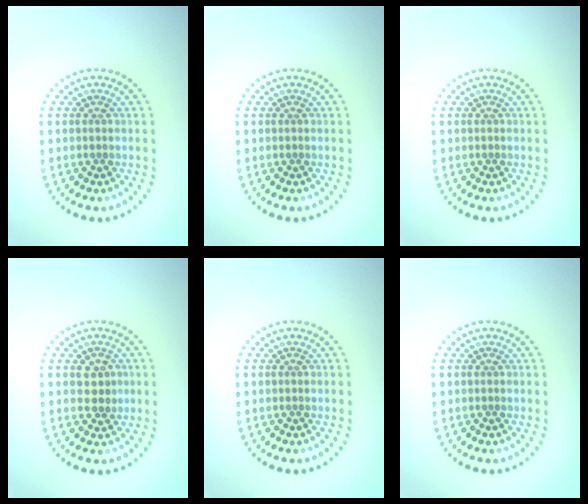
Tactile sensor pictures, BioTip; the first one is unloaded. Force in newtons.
{"total": 0.0}
{"total": 0.0}
{"total": 2.1, "press": 2.0, "slide": 0.4}
{"total": 0.0}
{"total": 0.0}